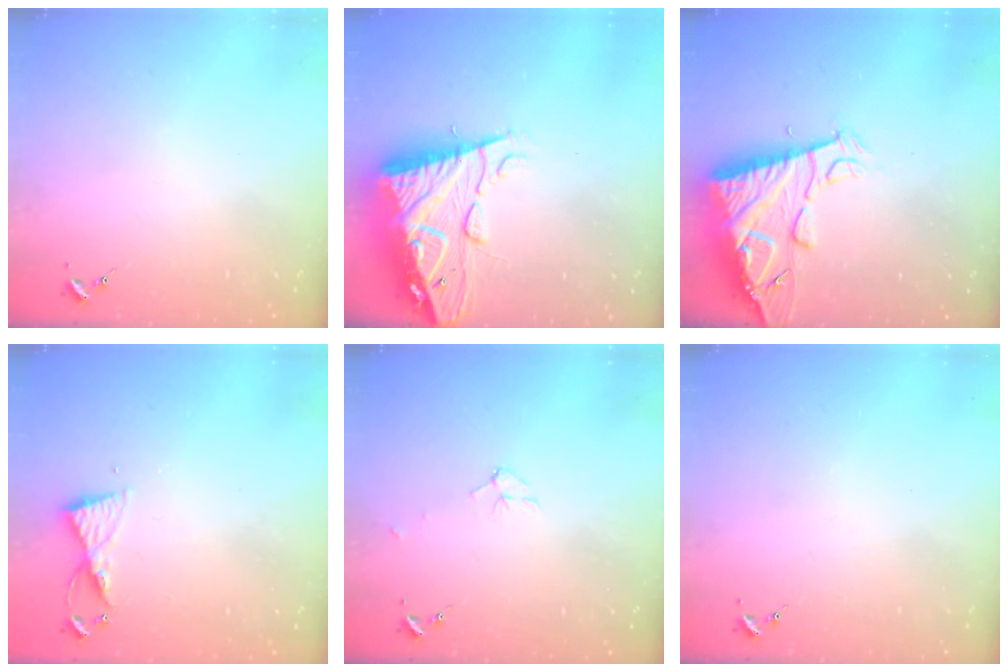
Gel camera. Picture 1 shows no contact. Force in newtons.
{"total": 17.9, "press": 17.8, "slide": 1.7}
{"total": 15.0, "press": 14.9, "slide": 1.4}
{"total": 6.0, "press": 6.0, "slide": 0.6}
{"total": 5.5, "press": 5.5, "slide": 0.6}
{"total": 0.0}